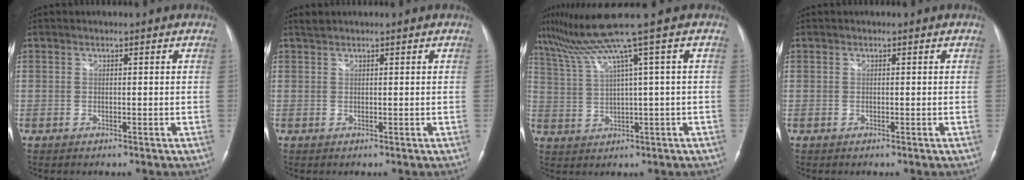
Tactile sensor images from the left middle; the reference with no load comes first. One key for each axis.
{"total": 0.8, "fx": 0.8, "fy": 0.1, "fz": 0.1, "tx": -0.008, "ty": 0.011, "tz": 0.019}
{"total": 7.8, "fx": 5.2, "fy": -2.7, "fz": 5.2, "tx": -0.103, "ty": 0.019, "tz": 0.101}
{"total": 0.0}